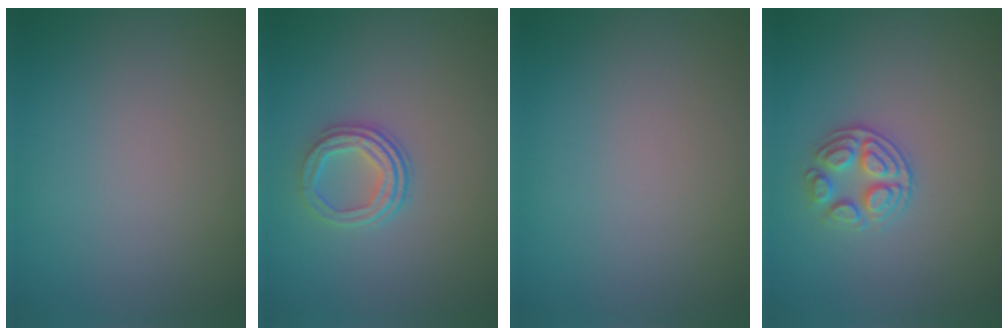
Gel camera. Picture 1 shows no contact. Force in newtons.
{"total": 3.1, "press": 2.4, "slide": 1.9}
{"total": 0.0}
{"total": 2.7, "press": 2.5, "slide": 0.9}